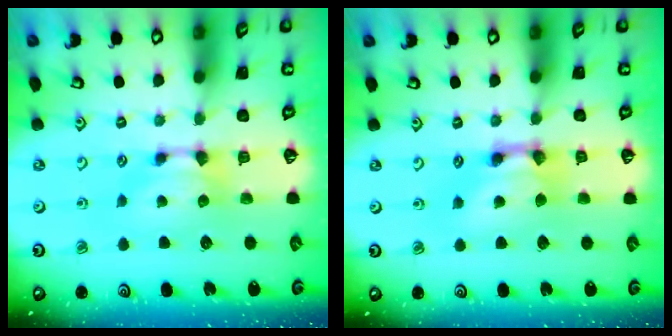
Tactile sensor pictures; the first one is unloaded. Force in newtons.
{"total": 3.3, "press": 3.3, "slide": 0.2}